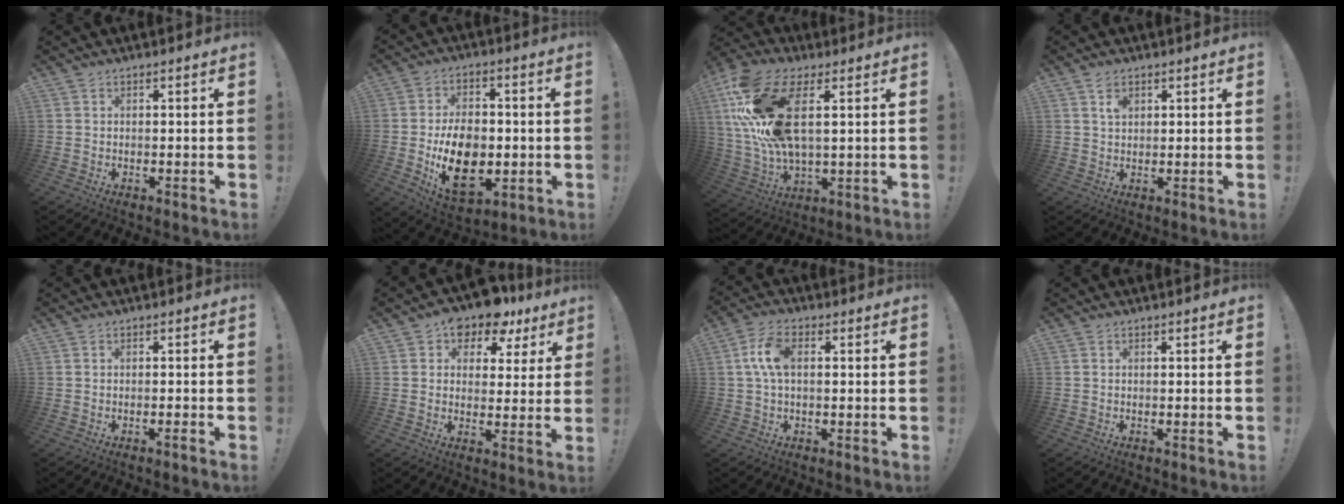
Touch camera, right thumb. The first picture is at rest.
{"total": 17.3, "force": [-3.8, 11.6, 12.2], "torque": [-0.197, 0.006, -0.058]}
{"total": 21.7, "force": [7.0, 10.7, 17.5], "torque": [-0.338, -0.022, 0.131]}
{"total": 2.7, "force": [1.5, 1.6, 1.6], "torque": [-0.021, -0.004, 0.025]}
{"total": 1.6, "force": [-0.9, -0.2, 1.2], "torque": [-0.027, 0.002, -0.014]}
{"total": 10.2, "force": [7.3, 6.0, 3.9], "torque": [-0.054, -0.054, 0.132]}
{"total": 7.8, "force": [1.0, 4.0, 6.6], "torque": [-0.129, 0.007, 0.020]}
{"total": 0.0}